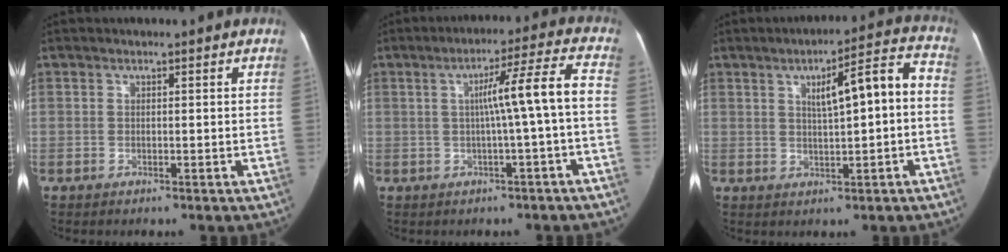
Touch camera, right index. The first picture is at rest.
{"total": 8.1, "force": [-0.6, -1.1, 8.0], "torque": [-0.123, 0.021, -0.006]}
{"total": 9.0, "force": [0.7, 1.6, 8.9], "torque": [-0.126, 0.034, 0.012]}